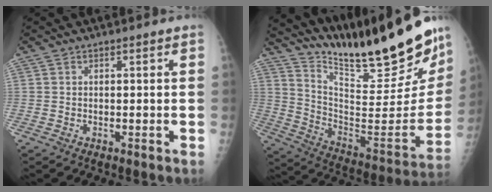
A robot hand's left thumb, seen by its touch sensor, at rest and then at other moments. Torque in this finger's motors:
{"motor_torque": [0.61, 0.40, 1.53, -1.24, 0.23]}